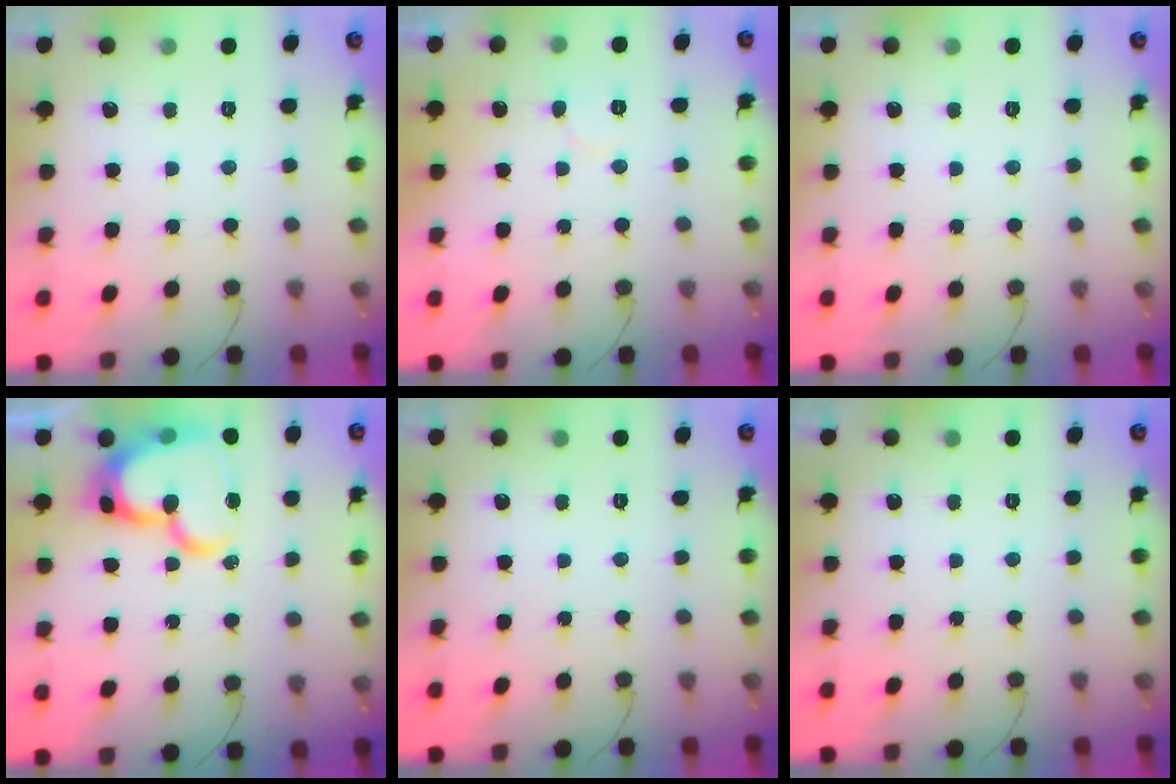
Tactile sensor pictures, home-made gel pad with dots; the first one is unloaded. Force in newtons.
{"total": 3.9, "press": 3.9, "slide": 0.3}
{"total": 0.0}
{"total": 20.8, "press": 20.7, "slide": 1.9}
{"total": 0.0}
{"total": 0.0}